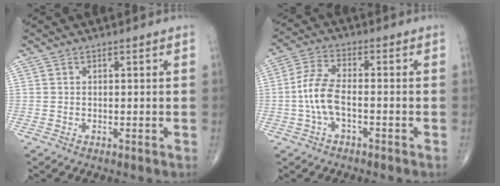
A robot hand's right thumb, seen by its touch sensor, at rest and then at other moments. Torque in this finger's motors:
{"motor_torque": [-0.27, 0.57, 0.89, -0.07, 0.27]}